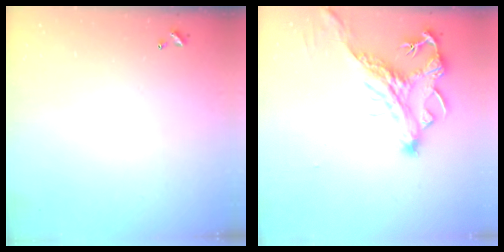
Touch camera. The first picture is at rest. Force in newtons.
{"total": 3.2, "press": 3.0, "slide": 1.3}